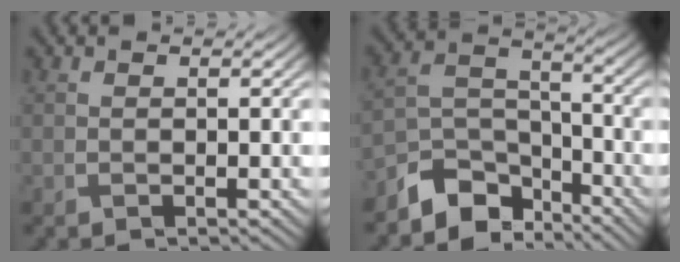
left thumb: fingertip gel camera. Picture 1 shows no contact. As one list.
[{"total": 8.8, "force": [-7.0, 4.3, 3.2], "torque": [-0.063, -0.011, -0.139]}]